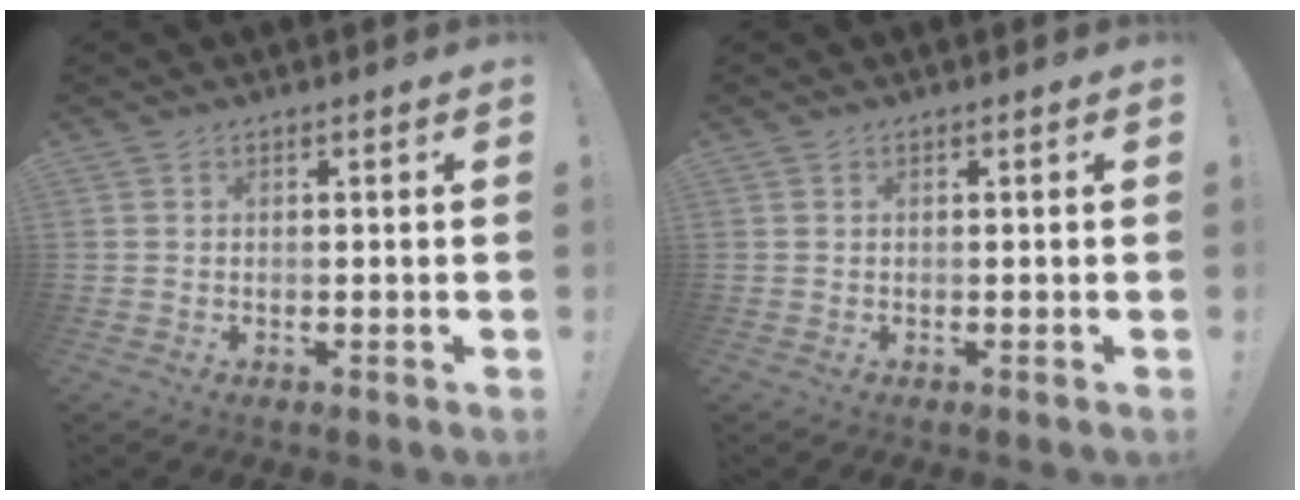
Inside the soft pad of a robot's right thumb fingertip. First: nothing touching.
{"total": 0.0}